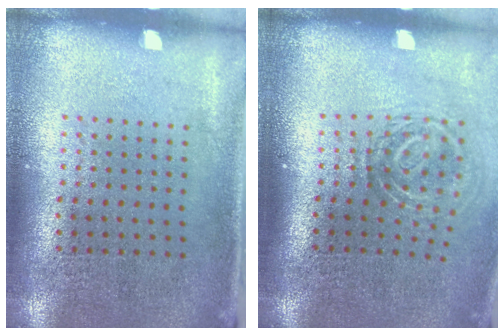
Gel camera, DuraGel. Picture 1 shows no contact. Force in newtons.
{"total": 1.8, "press": 1.2, "slide": 1.4}